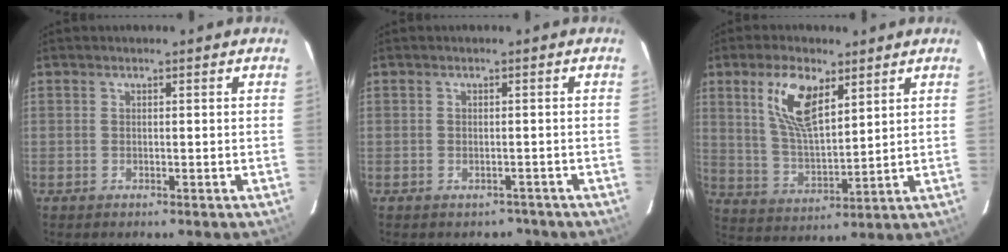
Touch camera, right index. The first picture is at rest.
{"total": 2.9, "force": [-2.0, 2.0, 0.2], "torque": [-0.001, 0.010, -0.020]}
{"total": 11.3, "force": [5.6, 4.6, 8.6], "torque": [-0.166, 0.008, 0.116]}